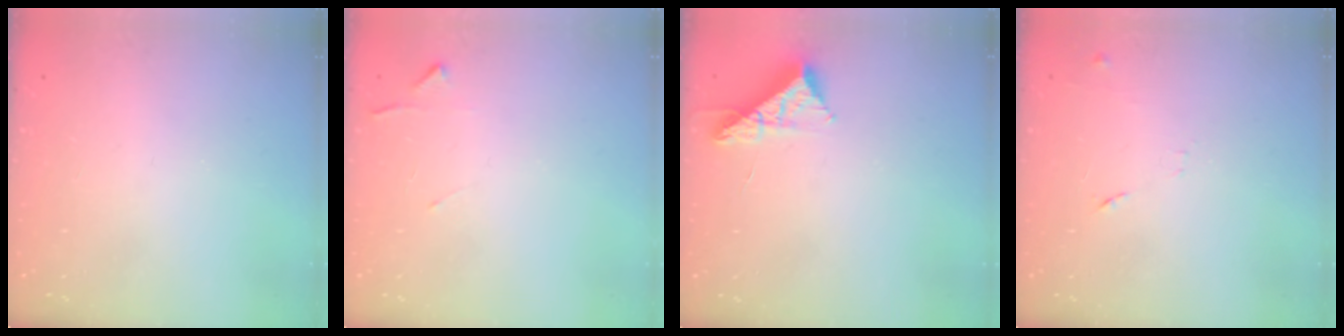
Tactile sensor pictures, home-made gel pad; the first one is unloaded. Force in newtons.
{"total": 4.7, "press": 4.6, "slide": 0.6}
{"total": 8.9, "press": 8.9, "slide": 0.3}
{"total": 9.2, "press": 9.1, "slide": 0.7}